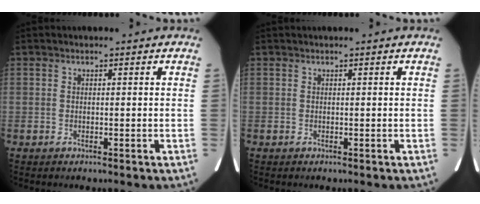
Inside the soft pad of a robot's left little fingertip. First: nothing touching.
{"total": 0.0}